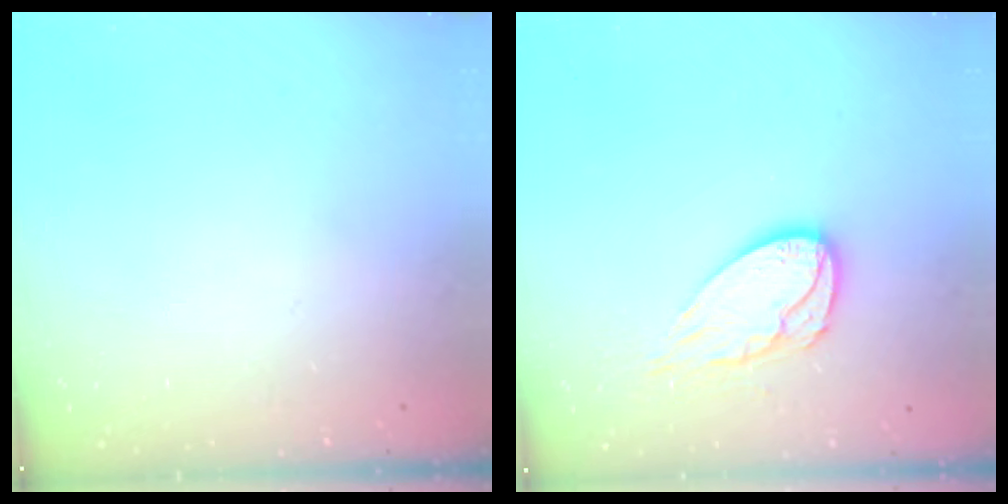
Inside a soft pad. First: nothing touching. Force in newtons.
{"total": 10.3, "press": 10.3, "slide": 0.4}